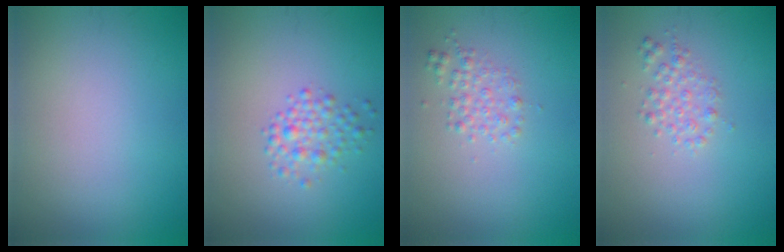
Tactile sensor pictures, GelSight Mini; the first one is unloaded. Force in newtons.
{"total": 2.2, "press": 2.2, "slide": 0.1}
{"total": 1.7, "press": 1.7, "slide": 0.1}
{"total": 1.7, "press": 1.7, "slide": 0.0}